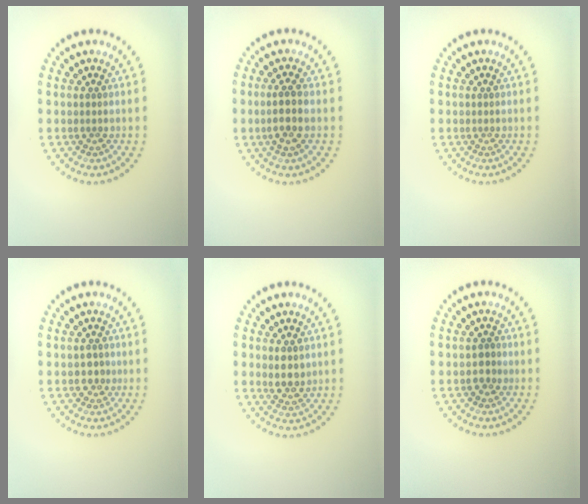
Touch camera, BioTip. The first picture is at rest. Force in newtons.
{"total": 2.2, "press": 2.0, "slide": 1.0}
{"total": 0.0}
{"total": 1.3, "press": 1.3, "slide": 0.2}
{"total": 2.1, "press": 2.0, "slide": 0.8}
{"total": 1.2, "press": 1.1, "slide": 0.4}